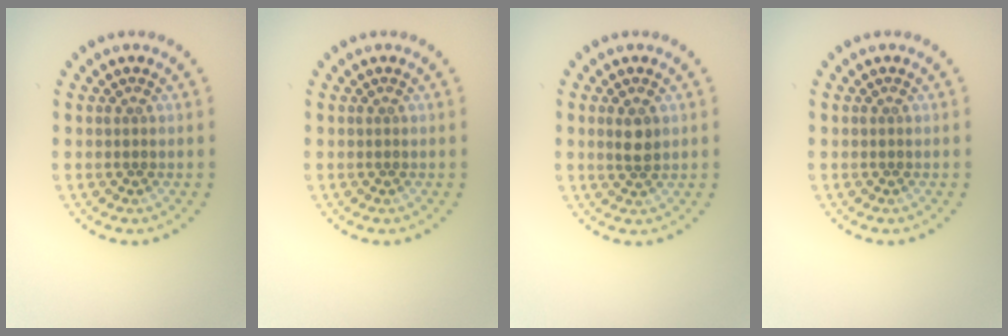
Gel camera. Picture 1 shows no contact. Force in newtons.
{"total": 0.0}
{"total": 1.9, "press": 1.9, "slide": 0.6}
{"total": 0.0}